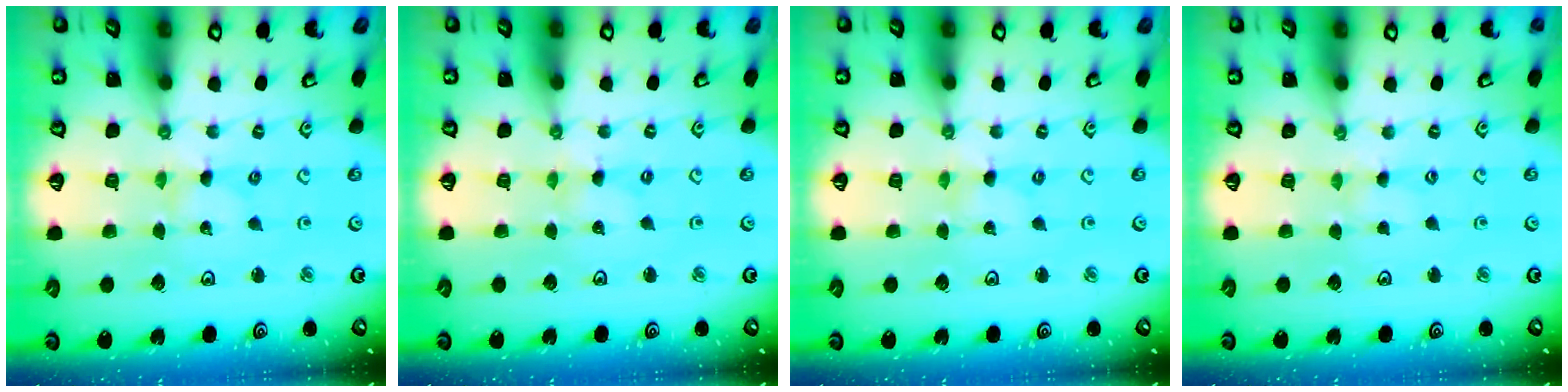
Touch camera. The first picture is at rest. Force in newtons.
{"total": 0.0}
{"total": 0.0}
{"total": 1.2, "press": 1.2, "slide": 0.2}